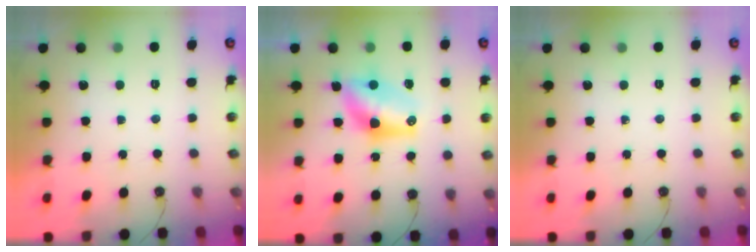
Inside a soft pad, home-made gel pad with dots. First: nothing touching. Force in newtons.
{"total": 9.9, "press": 9.1, "slide": 3.9}
{"total": 0.0}